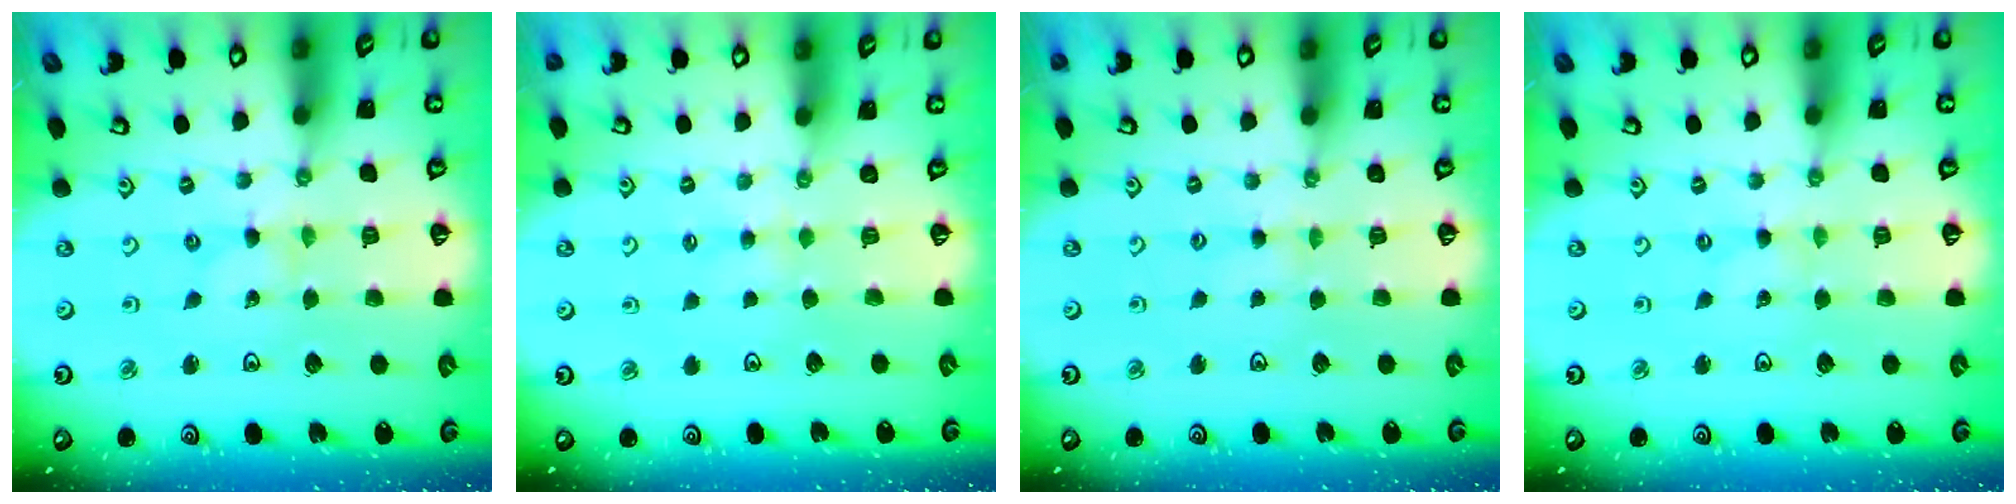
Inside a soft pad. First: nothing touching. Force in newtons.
{"total": 2.0, "press": 2.0, "slide": 0.4}
{"total": 2.1, "press": 2.0, "slide": 0.3}
{"total": 0.0}